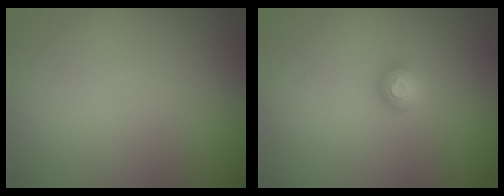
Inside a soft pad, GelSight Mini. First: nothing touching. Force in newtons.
{"total": 1.2, "press": 1.2, "slide": 0.2}